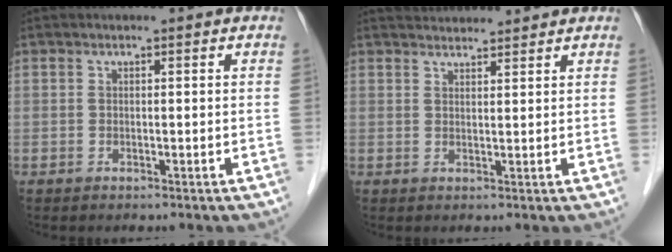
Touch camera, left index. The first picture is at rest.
{"total": 5.2, "force": [5.1, 0.4, 0.9], "torque": [-0.017, 0.030, 0.077]}